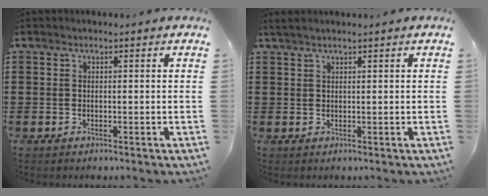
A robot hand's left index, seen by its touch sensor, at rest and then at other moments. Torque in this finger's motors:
{"motor_torque": [2.14, 0.00, 0.35, 0.16]}